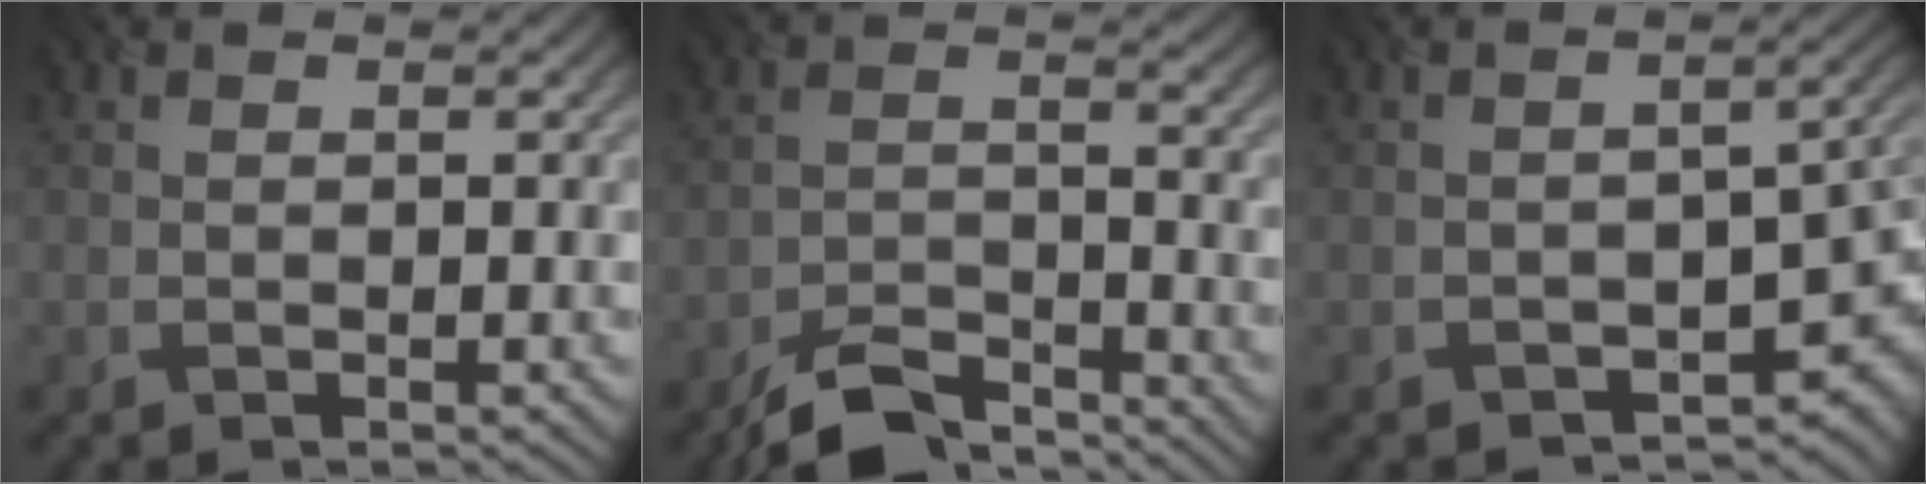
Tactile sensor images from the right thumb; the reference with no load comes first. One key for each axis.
{"total": 7.1, "fx": -6.1, "fy": 1.7, "fz": 3.1, "tx": -0.059, "ty": -0.006, "tz": -0.121}
{"total": 7.4, "fx": -3.2, "fy": 4.1, "fz": 5.2, "tx": -0.050, "ty": -0.021, "tz": -0.043}